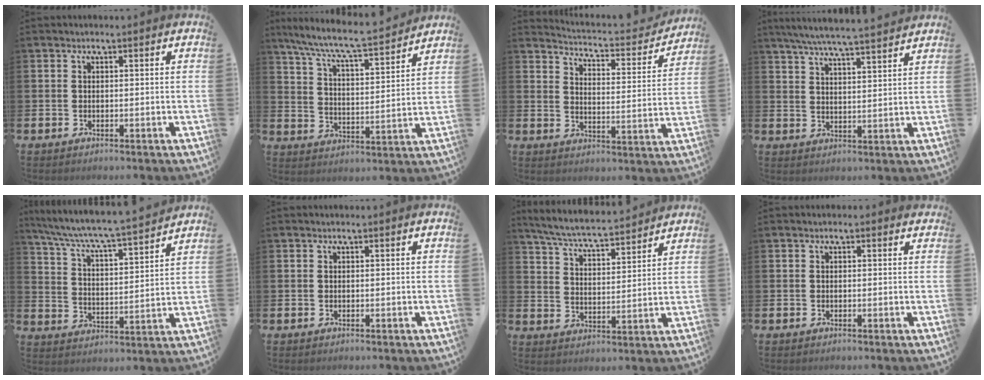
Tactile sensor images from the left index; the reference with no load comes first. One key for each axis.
{"total": 8.2, "fx": 7.6, "fy": 0.4, "fz": 3.0, "tx": -0.086, "ty": -0.059, "tz": 0.128}
{"total": 3.9, "fx": 3.8, "fy": 0.6, "fz": 0.7, "tx": -0.028, "ty": -0.039, "tz": 0.055}
{"total": 6.3, "fx": 6.0, "fy": -0.2, "fz": 1.9, "tx": -0.046, "ty": -0.038, "tz": 0.103}
{"total": 7.0, "fx": 6.6, "fy": 0.1, "fz": 2.2, "tx": -0.068, "ty": -0.058, "tz": 0.108}
{"total": 0.0}
{"total": 6.1, "fx": 5.9, "fy": 0.3, "fz": 1.6, "tx": -0.056, "ty": -0.043, "tz": 0.100}
{"total": 0.0}